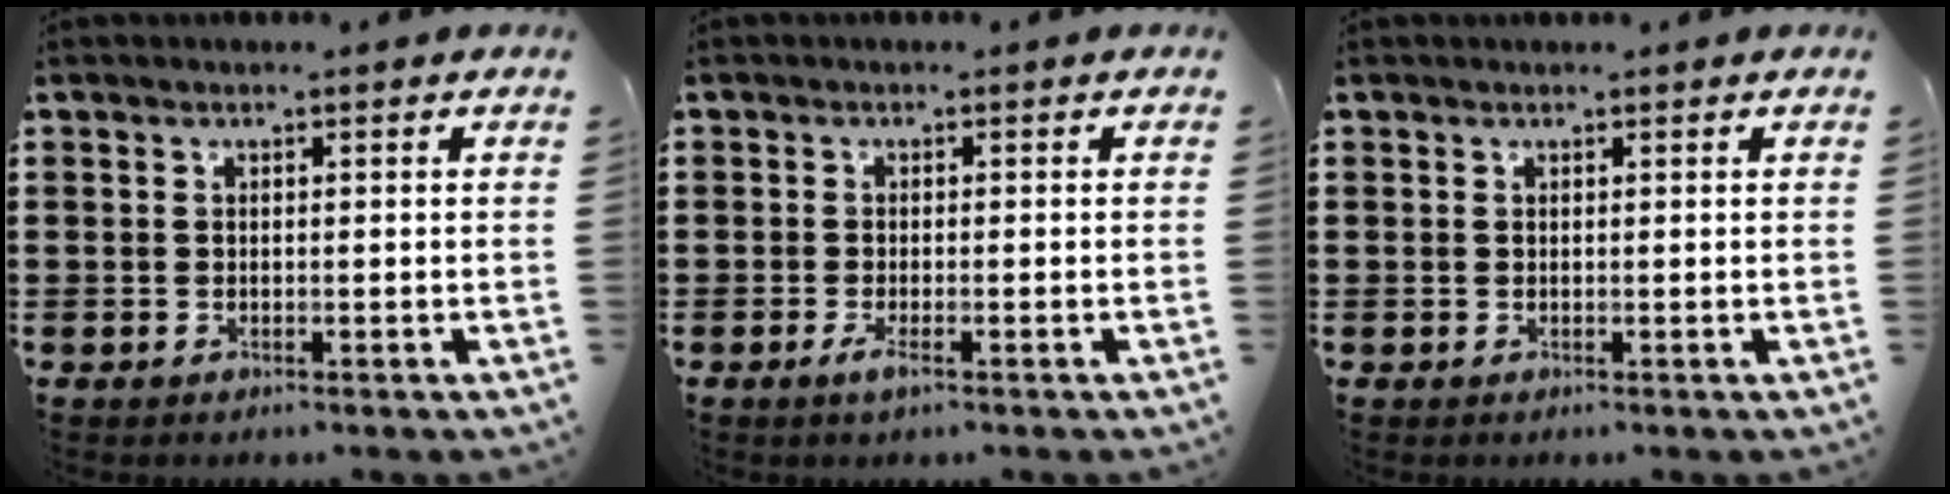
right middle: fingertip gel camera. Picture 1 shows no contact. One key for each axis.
{"total": 1.6, "fx": -0.7, "fy": 0.2, "fz": 1.5, "tx": -0.032, "ty": -0.005, "tz": -0.016}
{"total": 0.0}